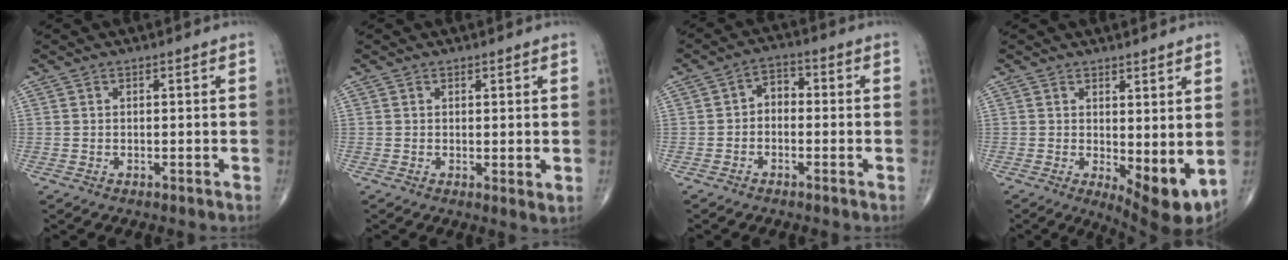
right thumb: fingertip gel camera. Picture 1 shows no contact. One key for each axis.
{"total": 2.0, "fx": 0.4, "fy": 0.6, "fz": 1.9, "tx": -0.033, "ty": -0.011, "tz": 0.005}
{"total": 3.9, "fx": -0.7, "fy": 2.8, "fz": 2.6, "tx": -0.022, "ty": 0.022, "tz": -0.026}
{"total": 8.3, "fx": -0.2, "fy": 3.2, "fz": 7.7, "tx": -0.100, "ty": -0.022, "tz": 0.009}